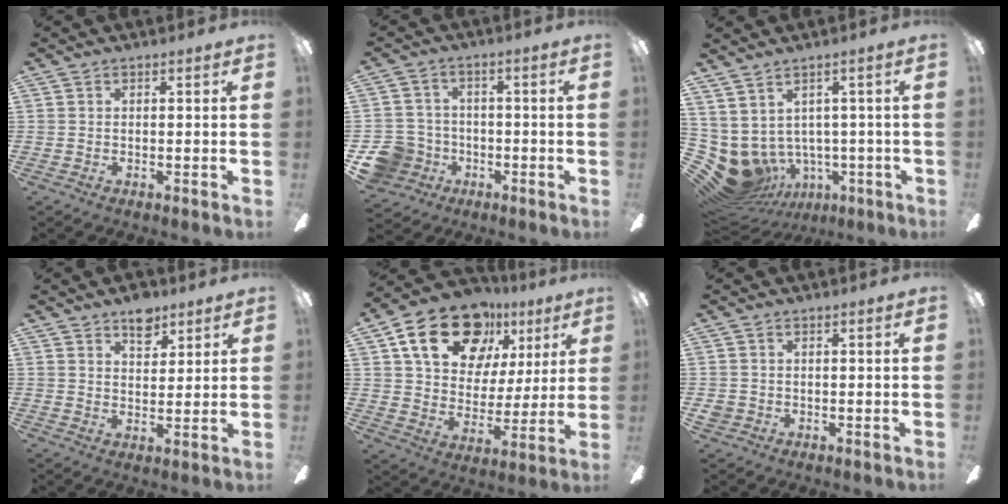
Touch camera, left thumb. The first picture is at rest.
{"total": 9.7, "force": [-3.9, 8.4, 2.6], "torque": [-0.089, 0.031, -0.068]}
{"total": 7.5, "force": [-1.0, 6.8, 3.0], "torque": [-0.110, -0.015, -0.007]}
{"total": 6.9, "force": [4.8, 3.9, 3.2], "torque": [-0.027, -0.021, 0.080]}
{"total": 20.8, "force": [11.7, 13.3, 10.9], "torque": [-0.176, -0.045, 0.210]}
{"total": 1.9, "force": [0.0, 1.8, 0.4], "torque": [-0.009, 0.004, -0.002]}